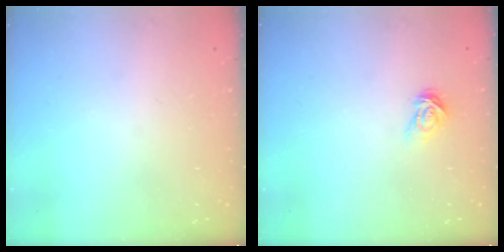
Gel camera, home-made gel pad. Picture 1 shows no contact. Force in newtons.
{"total": 4.1, "press": 4.1, "slide": 0.4}